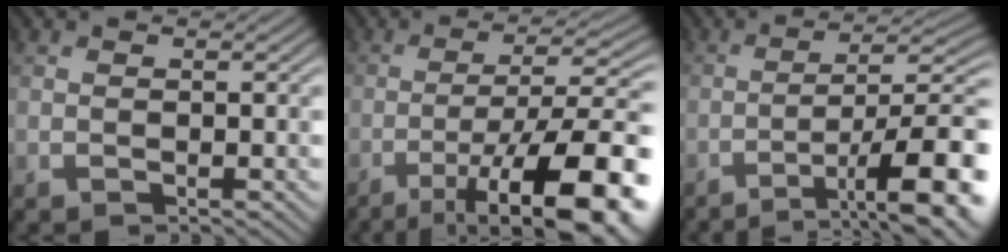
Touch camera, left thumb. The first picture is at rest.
{"total": 16.1, "force": [-8.1, 4.3, 13.2], "torque": [-0.190, 0.004, -0.121]}
{"total": 13.4, "force": [-6.7, 3.3, 11.1], "torque": [-0.147, 0.015, -0.096]}